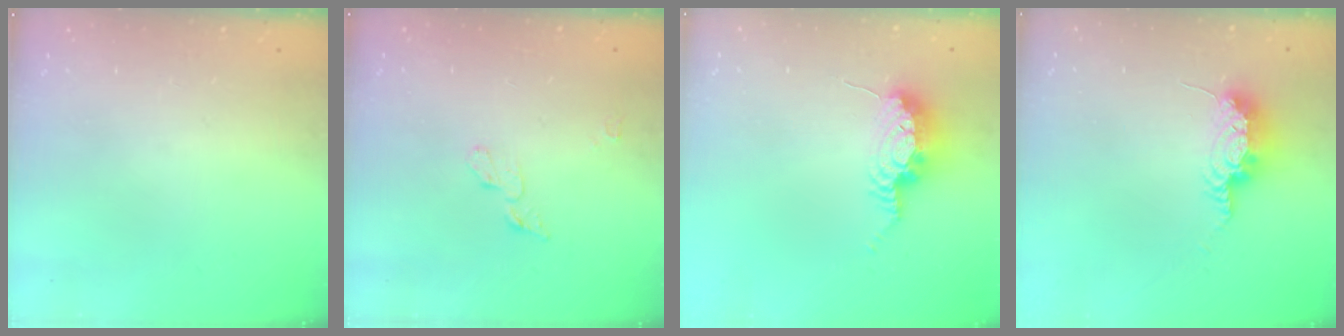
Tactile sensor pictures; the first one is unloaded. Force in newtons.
{"total": 4.3, "press": 4.3, "slide": 0.5}
{"total": 14.9, "press": 10.6, "slide": 10.4}
{"total": 7.9, "press": 7.7, "slide": 1.8}